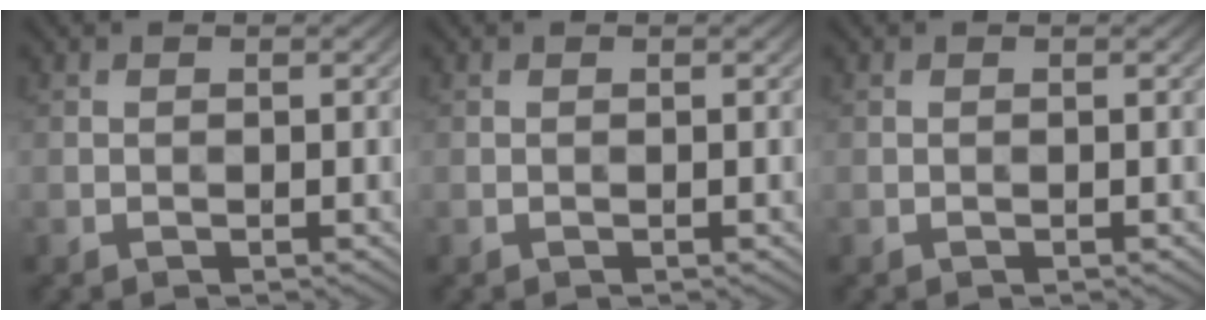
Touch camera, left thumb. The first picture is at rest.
{"total": 0.0}
{"total": 0.0}